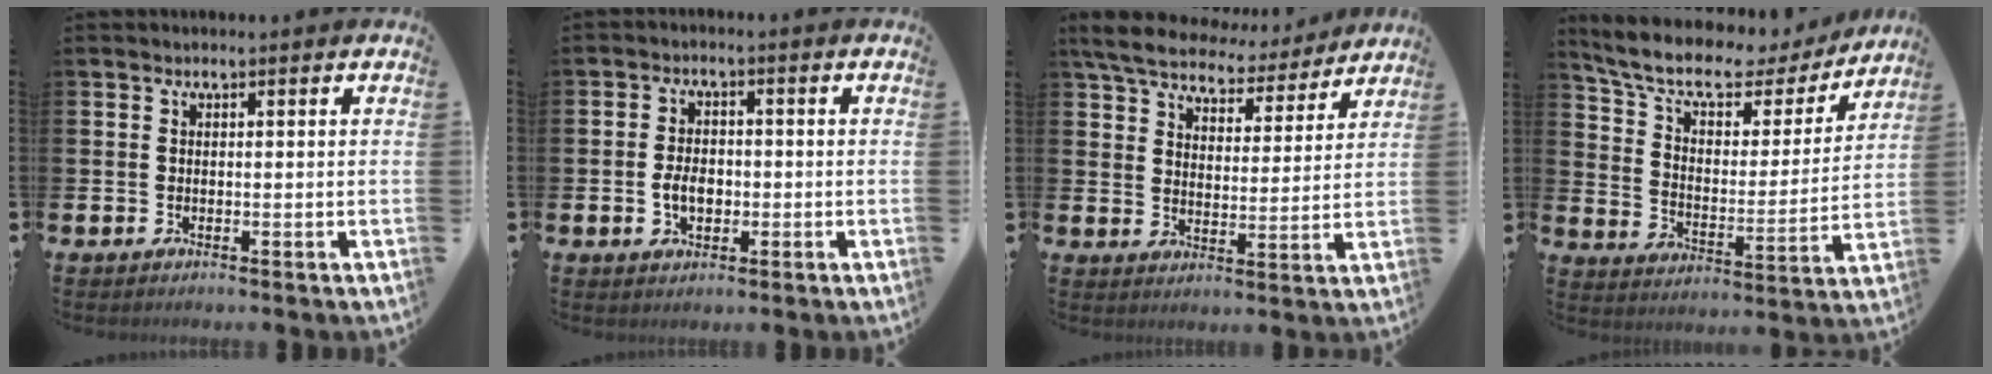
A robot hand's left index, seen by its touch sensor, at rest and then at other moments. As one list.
[{"total": 3.6, "force": [-0.8, 2.4, 2.6], "torque": [-0.032, -0.001, -0.020]}, {"total": 7.4, "force": [6.8, 2.1, 1.8], "torque": [-0.061, -0.045, 0.118]}, {"total": 9.7, "force": [7.9, 3.6, 4.2], "torque": [-0.111, -0.046, 0.133]}]